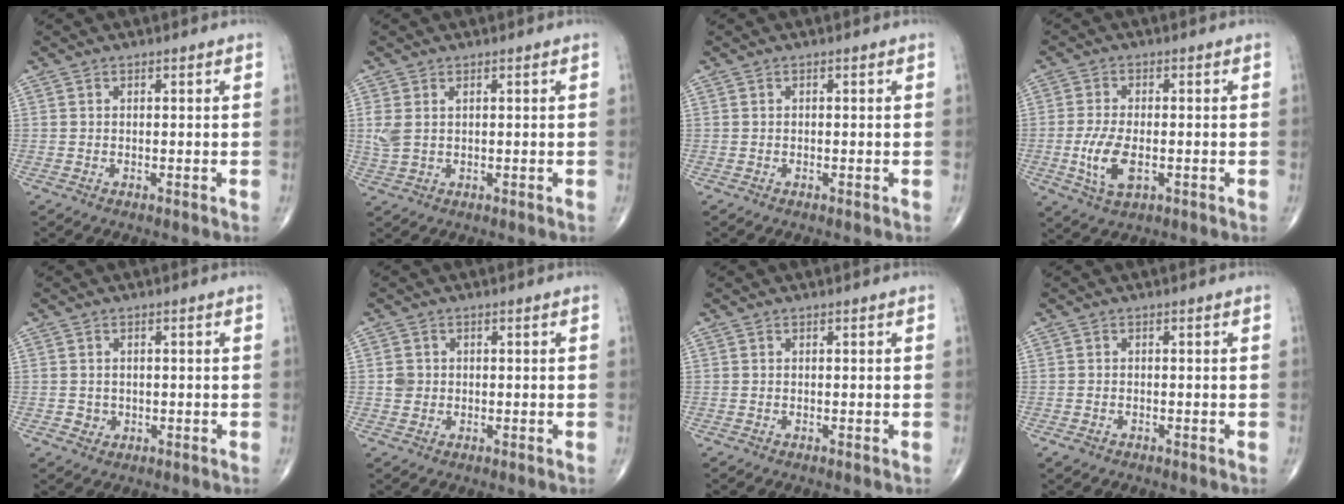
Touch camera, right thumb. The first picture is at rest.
{"total": 3.3, "force": [0.9, 1.8, 2.6], "torque": [-0.077, 0.009, 0.026]}
{"total": 0.0}
{"total": 7.4, "force": [-1.7, 3.7, 6.2], "torque": [-0.130, -0.005, -0.028]}
{"total": 1.7, "force": [0.0, 1.6, 0.5], "torque": [-0.004, 0.002, 0.005]}
{"total": 2.1, "force": [0.1, 2.0, 0.8], "torque": [-0.004, 0.003, 0.004]}
{"total": 0.0}
{"total": 1.2, "force": [-0.7, 0.8, 0.5], "torque": [-0.011, 0.002, -0.010]}